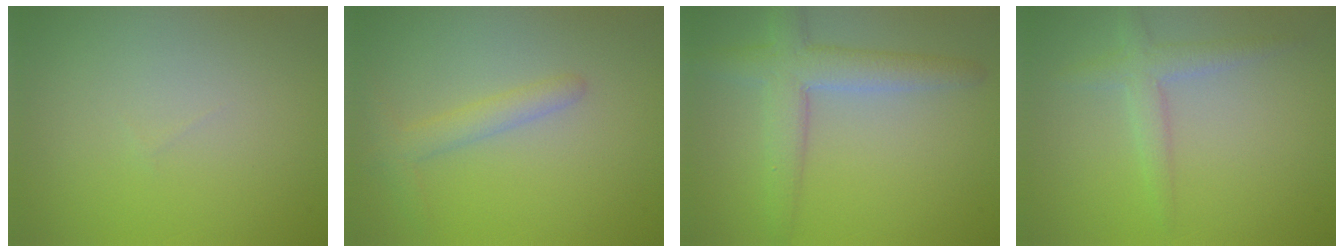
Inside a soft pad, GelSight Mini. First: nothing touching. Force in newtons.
{"total": 2.1, "press": 2.1, "slide": 0.1}
{"total": 4.5, "press": 4.5, "slide": 0.4}
{"total": 2.5, "press": 2.5, "slide": 0.1}